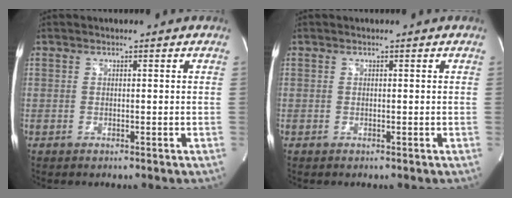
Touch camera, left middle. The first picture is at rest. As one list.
[{"total": 0.0}]